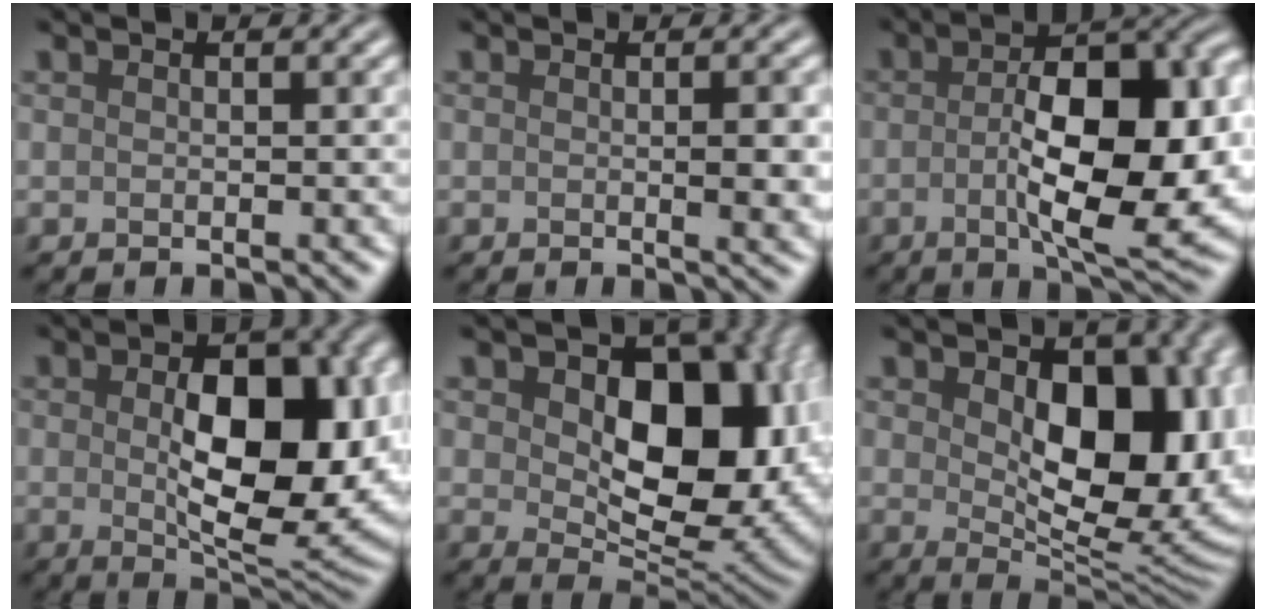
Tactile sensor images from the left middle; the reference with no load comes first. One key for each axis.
{"total": 2.3, "fx": 0.0, "fy": 0.5, "fz": 2.3, "tx": -0.029, "ty": -0.003, "tz": 0.000}
{"total": 11.7, "fx": -1.3, "fy": 4.4, "fz": 10.7, "tx": -0.158, "ty": 0.000, "tz": -0.022}
{"total": 11.0, "fx": 0.0, "fy": 5.6, "fz": 9.5, "tx": -0.140, "ty": -0.004, "tz": 0.007}
{"total": 12.4, "fx": 2.0, "fy": 7.8, "fz": 9.4, "tx": -0.124, "ty": -0.014, "tz": 0.040}
{"total": 11.2, "fx": 1.5, "fy": 6.9, "fz": 8.7, "tx": -0.117, "ty": -0.014, "tz": 0.026}